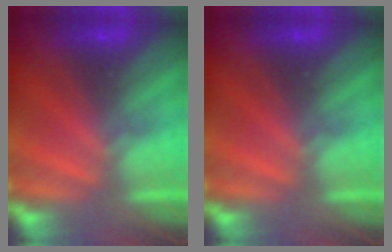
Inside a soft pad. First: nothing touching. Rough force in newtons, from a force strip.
{"total": 0.0}